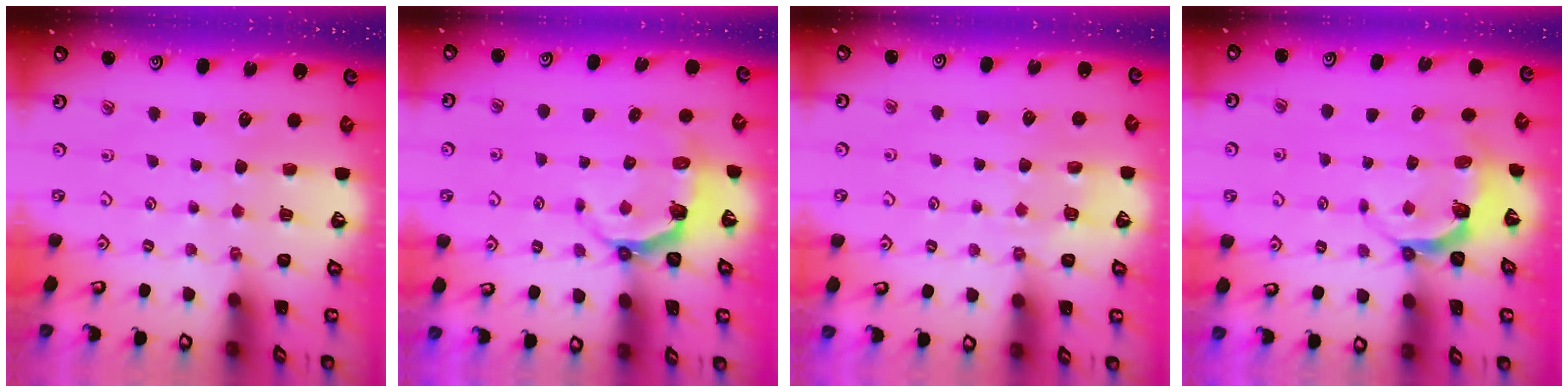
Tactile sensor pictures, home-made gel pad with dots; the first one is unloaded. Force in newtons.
{"total": 4.3, "press": 2.8, "slide": 3.3}
{"total": 3.0, "press": 2.6, "slide": 1.5}
{"total": 5.3, "press": 4.3, "slide": 3.1}